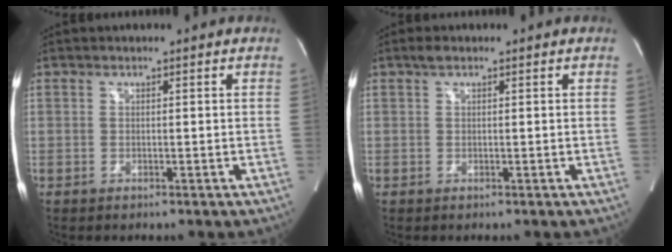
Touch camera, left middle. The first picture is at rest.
{"total": 1.1, "force": [0.7, 0.4, 0.7], "torque": [-0.017, 0.011, 0.013]}